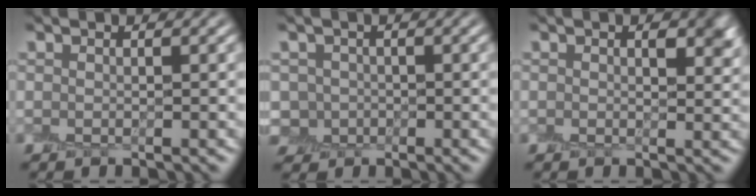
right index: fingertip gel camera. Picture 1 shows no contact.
{"total": 2.2, "force": [-0.4, 2.1, 0.4], "torque": [0.000, -0.001, -0.010]}
{"total": 2.4, "force": [0.7, 1.4, 1.8], "torque": [-0.019, -0.004, 0.010]}